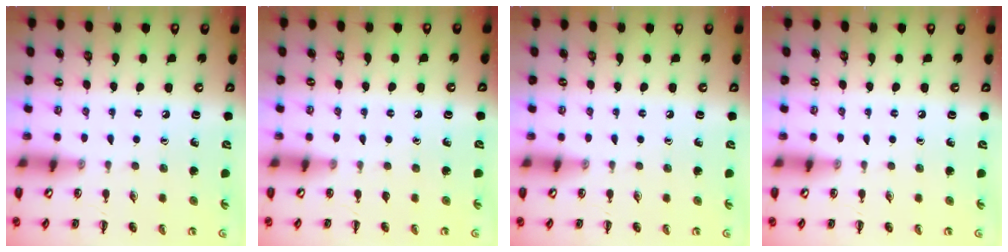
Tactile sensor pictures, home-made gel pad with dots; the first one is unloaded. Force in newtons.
{"total": 0.0}
{"total": 0.0}
{"total": 0.0}